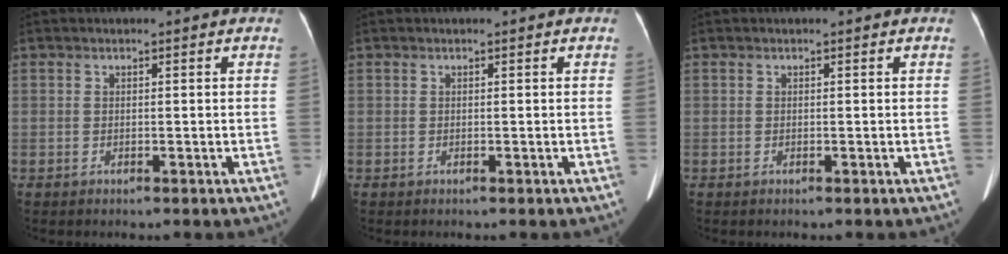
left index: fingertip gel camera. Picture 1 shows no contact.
{"total": 0.0}
{"total": 0.0}